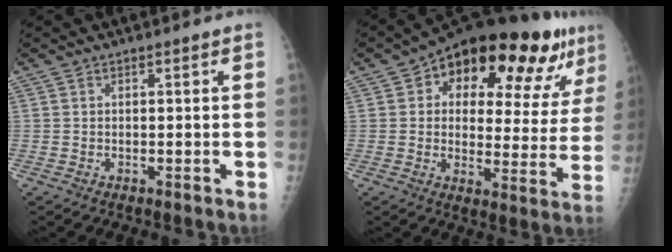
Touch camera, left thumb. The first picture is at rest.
{"total": 23.3, "force": [12.7, 10.3, 16.6], "torque": [-0.185, -0.014, 0.180]}